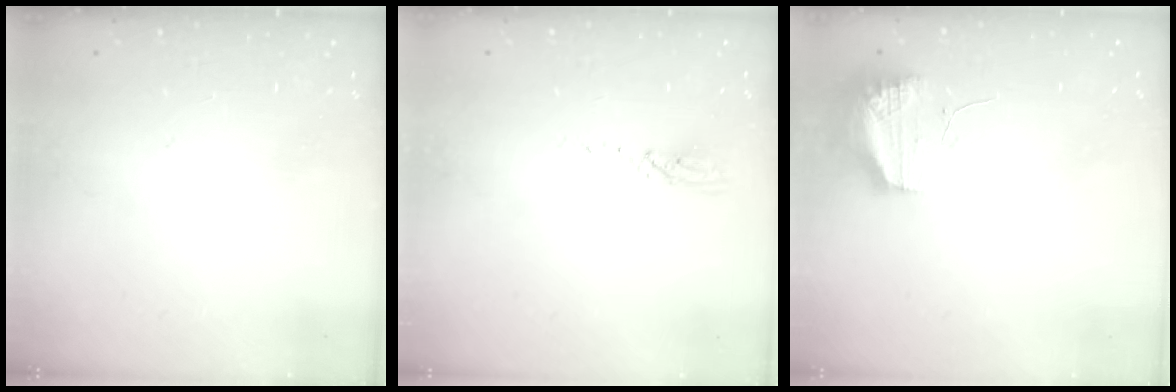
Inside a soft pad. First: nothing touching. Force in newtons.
{"total": 3.0, "press": 2.9, "slide": 0.3}
{"total": 9.7, "press": 9.7, "slide": 0.9}